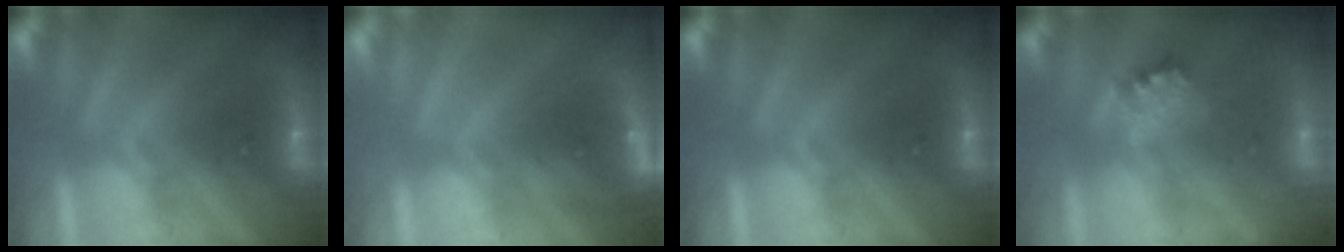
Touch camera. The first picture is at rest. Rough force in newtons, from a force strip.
{"total": 2.6}
{"total": 0.0}
{"total": 2.4}